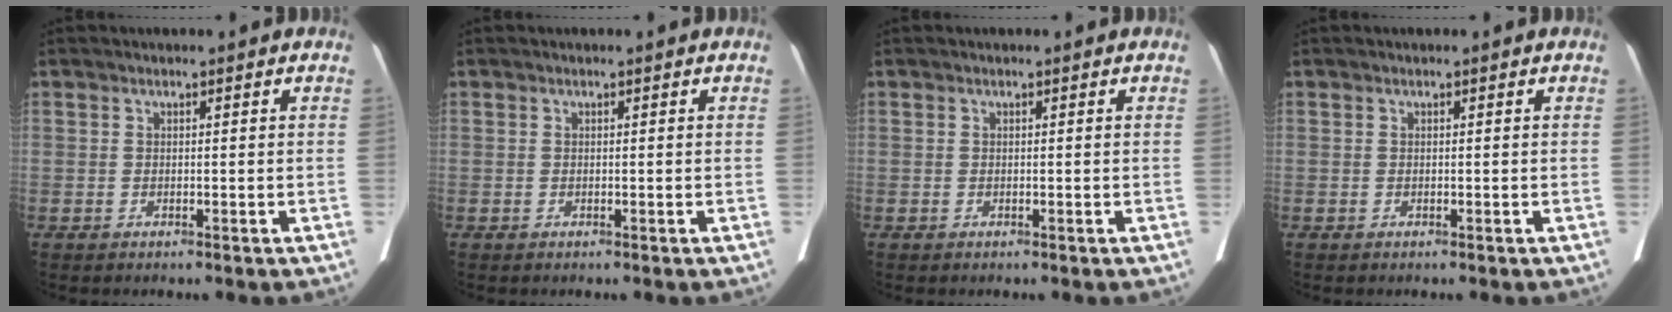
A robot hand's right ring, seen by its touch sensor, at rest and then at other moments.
{"total": 0.0}
{"total": 0.0}
{"total": 0.0}